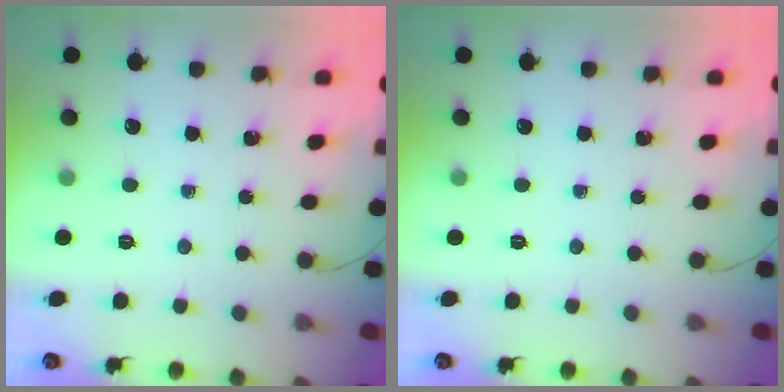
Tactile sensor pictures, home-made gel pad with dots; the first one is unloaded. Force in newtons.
{"total": 0.0}